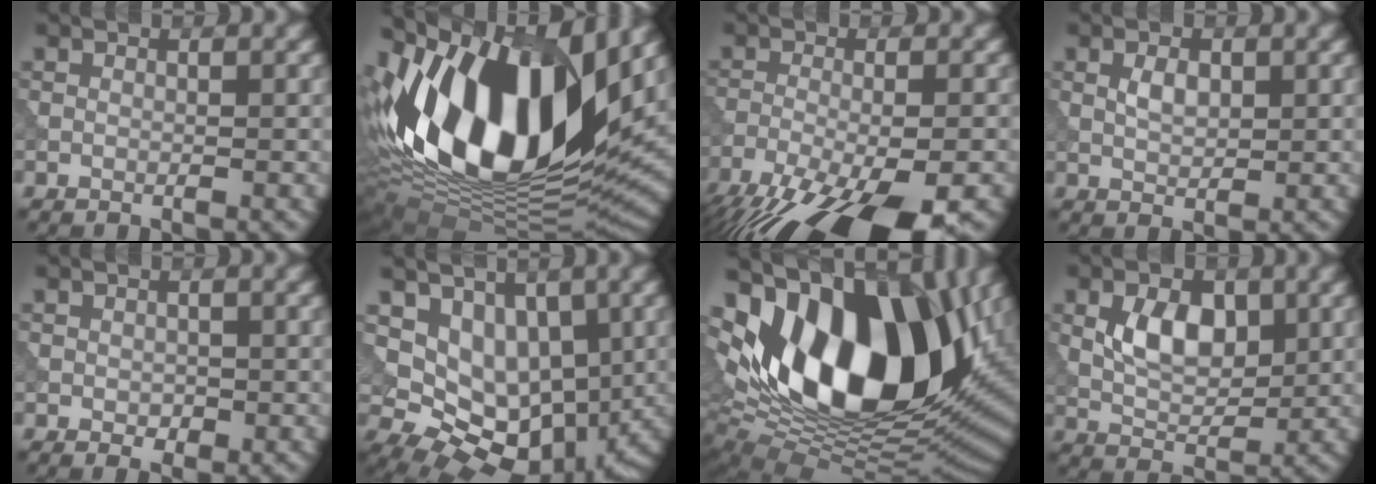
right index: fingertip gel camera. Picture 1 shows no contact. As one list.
[{"total": 17.2, "force": [4.6, 8.7, 14.1], "torque": [-0.257, 0.001, 0.073]}, {"total": 12.7, "force": [-8.8, 4.0, 8.2], "torque": [-0.132, -0.049, -0.135]}, {"total": 1.7, "force": [0.3, 1.0, 1.4], "torque": [-0.029, -0.002, 0.007]}, {"total": 1.3, "force": [-0.3, 0.9, 0.9], "torque": [-0.014, -0.005, -0.004]}, {"total": 10.2, "force": [1.0, 7.2, 7.2], "torque": [-0.087, -0.019, 0.021]}, {"total": 18.0, "force": [4.8, 10.8, 13.6], "torque": [-0.237, 0.009, 0.080]}, {"total": 4.7, "force": [0.9, 2.8, 3.6], "torque": [-0.064, -0.004, 0.015]}]